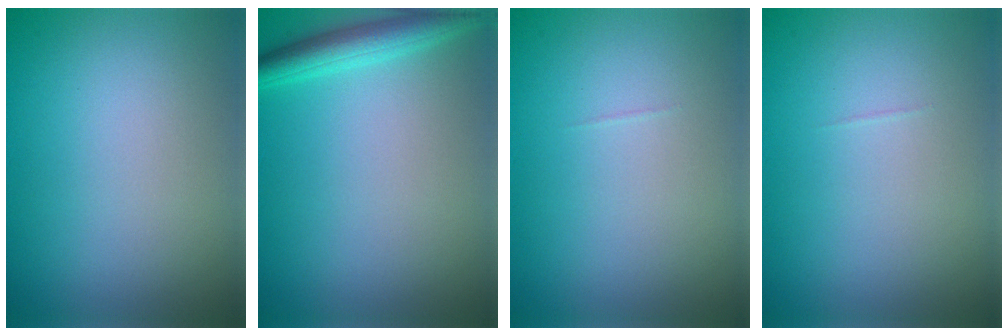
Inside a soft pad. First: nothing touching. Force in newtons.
{"total": 3.3, "press": 3.3, "slide": 0.1}
{"total": 0.0}
{"total": 0.0}